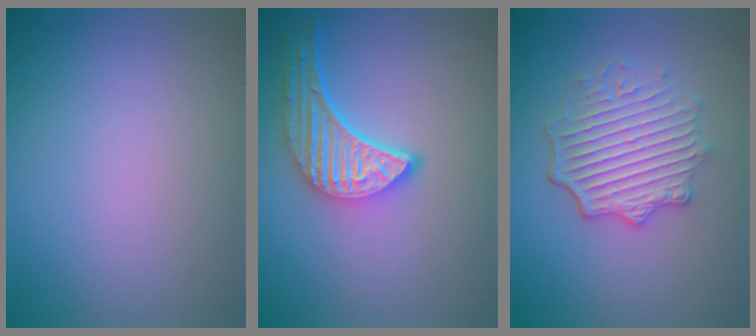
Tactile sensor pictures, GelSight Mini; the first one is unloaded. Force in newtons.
{"total": 5.3, "press": 4.1, "slide": 3.3}
{"total": 5.0, "press": 4.1, "slide": 2.8}